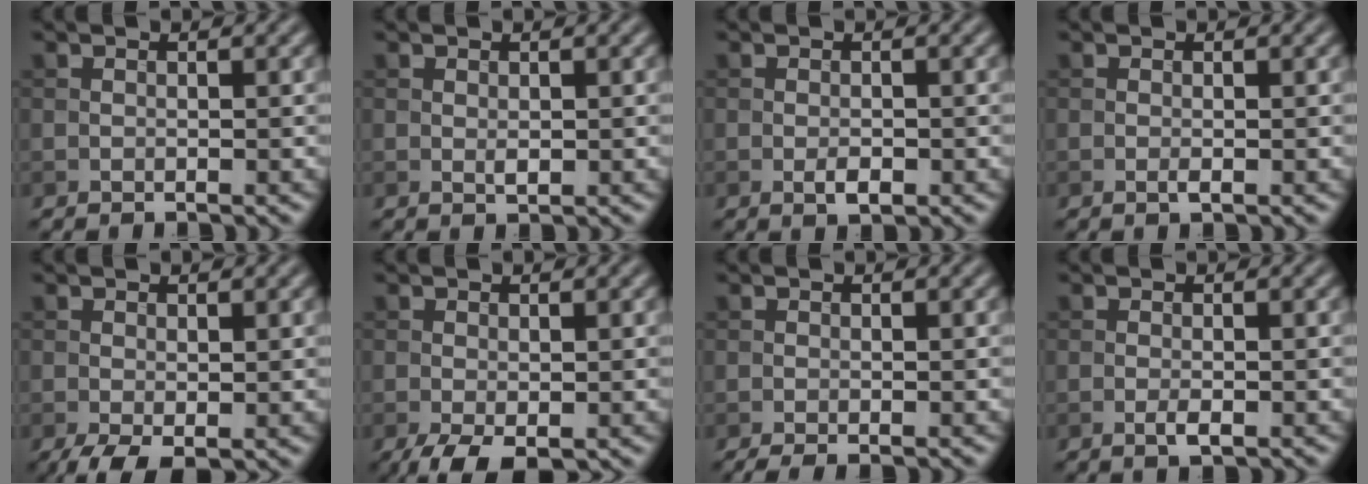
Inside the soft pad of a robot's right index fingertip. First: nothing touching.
{"total": 0.8, "force": [0.1, 0.4, 0.7], "torque": [-0.012, -0.002, 0.002]}
{"total": 1.5, "force": [-0.5, 0.7, 1.2], "torque": [-0.022, -0.001, -0.010]}
{"total": 0.7, "force": [-0.2, 0.1, 0.6], "torque": [-0.013, -0.003, -0.004]}
{"total": 2.8, "force": [-1.0, 1.2, 2.3], "torque": [-0.047, -0.013, -0.015]}
{"total": 3.4, "force": [-1.6, 1.5, 2.7], "torque": [-0.051, -0.011, -0.025]}
{"total": 1.6, "force": [-0.8, 0.3, 1.3], "torque": [-0.025, -0.006, -0.014]}
{"total": 1.3, "force": [-0.5, 0.3, 1.1], "torque": [-0.024, -0.004, -0.009]}